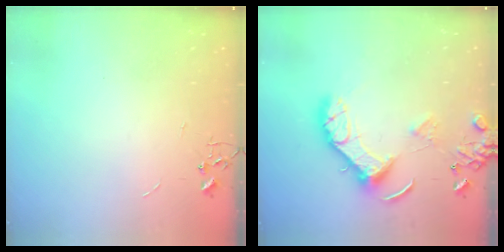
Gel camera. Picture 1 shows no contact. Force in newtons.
{"total": 13.8, "press": 13.7, "slide": 1.3}